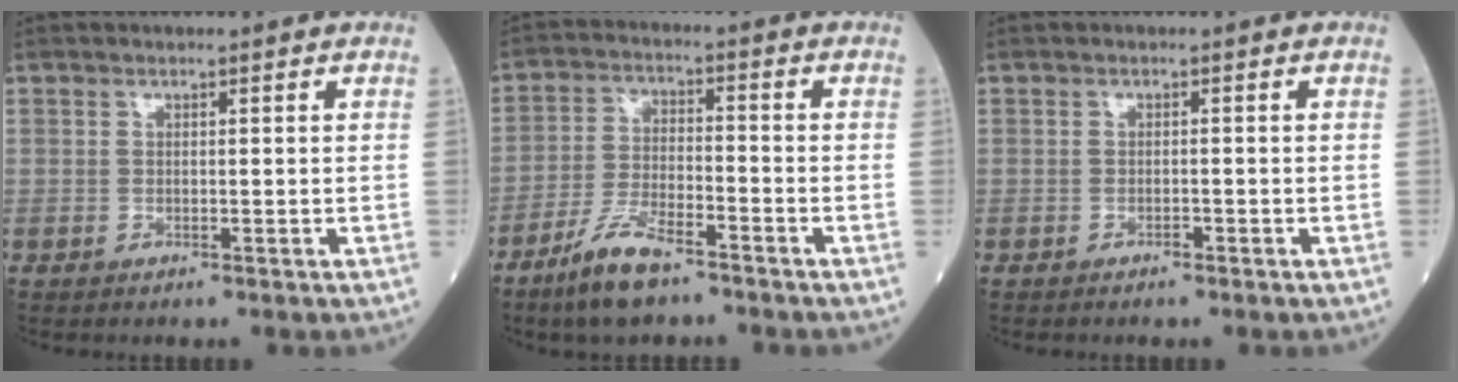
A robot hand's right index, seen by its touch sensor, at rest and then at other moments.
{"total": 8.3, "force": [-6.0, 1.9, 5.4], "torque": [-0.118, -0.012, -0.115]}
{"total": 0.6, "force": [-0.5, 0.2, 0.3], "torque": [-0.009, 0.001, -0.006]}